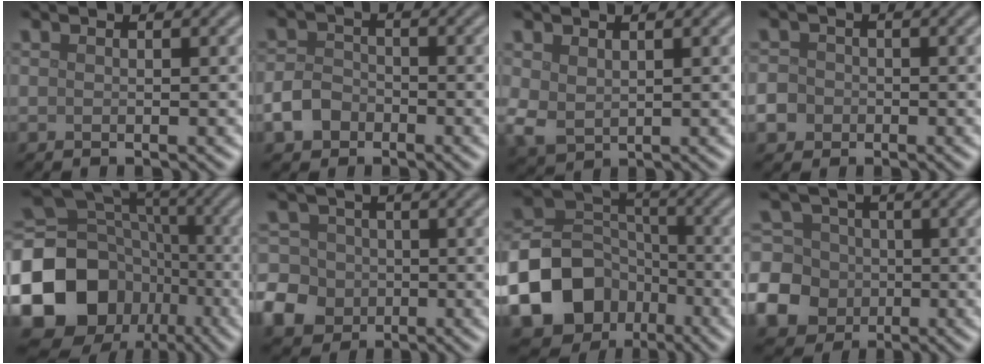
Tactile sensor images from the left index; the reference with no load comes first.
{"total": 2.9, "force": [-1.6, 2.1, 1.3], "torque": [-0.025, 0.001, -0.036]}
{"total": 2.6, "force": [0.8, 1.8, 1.6], "torque": [-0.044, -0.003, 0.020]}
{"total": 5.1, "force": [-2.1, 4.4, 1.6], "torque": [-0.030, -0.008, -0.062]}
{"total": 16.9, "force": [-5.7, 14.0, 7.6], "torque": [-0.188, 0.005, -0.119]}
{"total": 7.1, "force": [-2.9, 6.1, 2.2], "torque": [-0.052, -0.013, -0.073]}
{"total": 14.3, "force": [-6.4, 11.6, 5.4], "torque": [-0.135, -0.027, -0.134]}
{"total": 12.5, "force": [-4.1, 11.3, 3.5], "torque": [-0.110, -0.020, -0.090]}